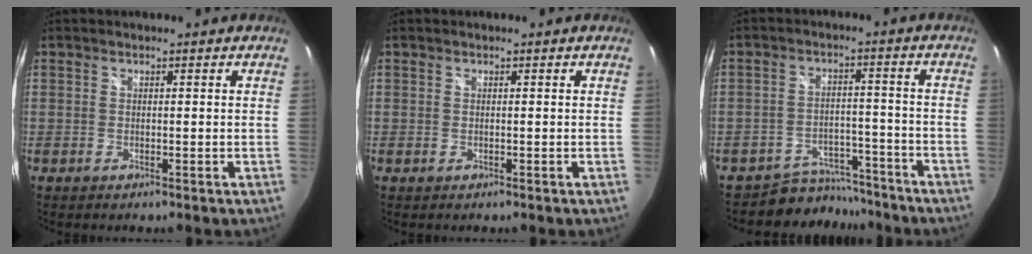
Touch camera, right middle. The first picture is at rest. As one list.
[{"total": 0.0}, {"total": 8.4, "force": [-7.6, 3.5, 0.0], "torque": [-0.011, 0.022, -0.111]}]